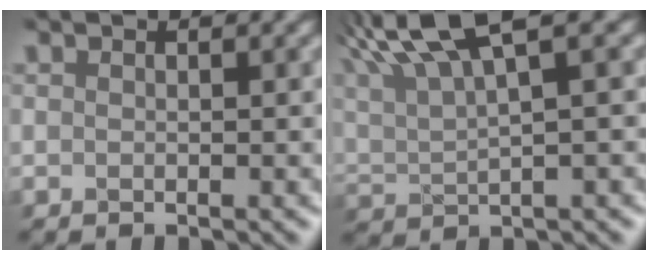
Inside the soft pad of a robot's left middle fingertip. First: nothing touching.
{"total": 6.5, "force": [4.2, 1.1, 4.8], "torque": [-0.103, 0.027, 0.098]}